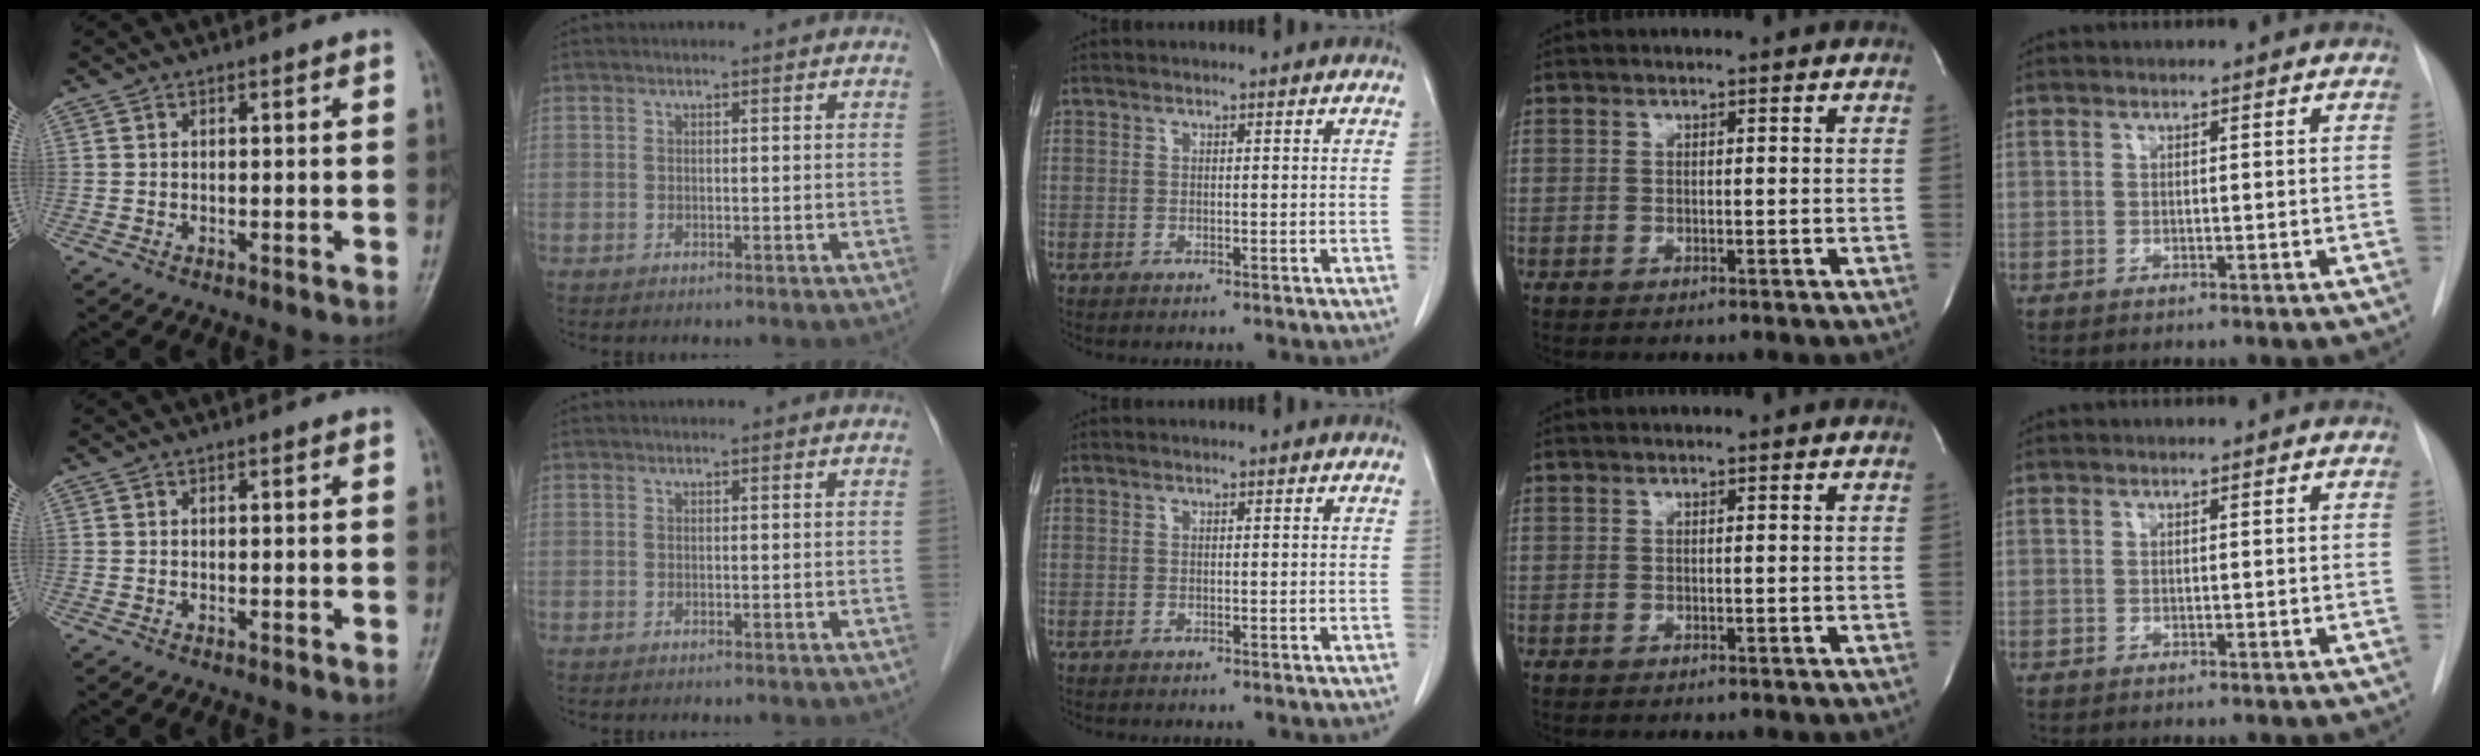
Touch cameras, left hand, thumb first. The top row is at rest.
{}